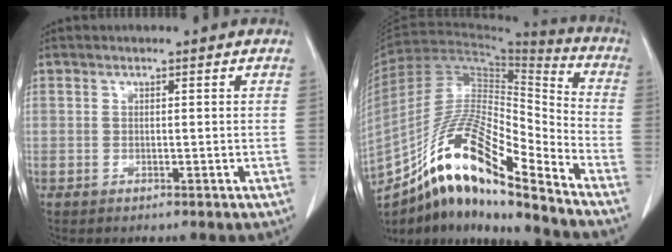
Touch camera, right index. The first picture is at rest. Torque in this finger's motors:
{"motor_torque": [1.11, -1.03, 0.41, 0.21]}